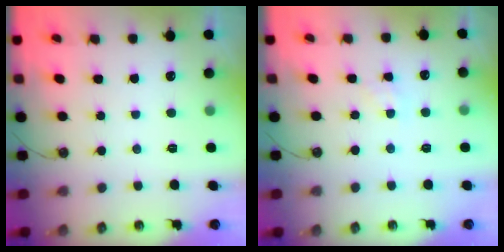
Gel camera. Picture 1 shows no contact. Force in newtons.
{"total": 2.1, "press": 2.1, "slide": 0.4}